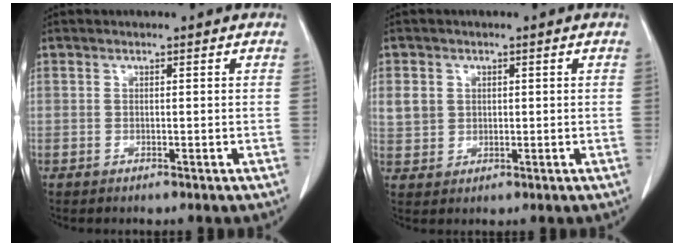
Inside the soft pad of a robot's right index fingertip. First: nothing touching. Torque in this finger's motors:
{"motor_torque": [0.02, 0.10, 0.01, 0.05]}